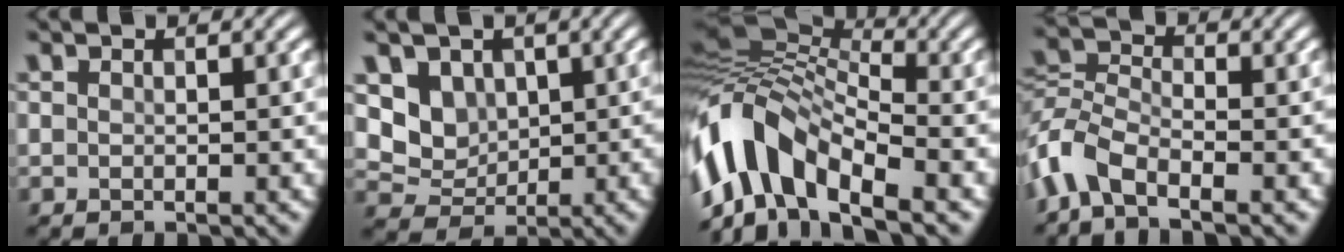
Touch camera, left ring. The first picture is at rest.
{"total": 4.7, "force": [1.3, 4.1, 1.9], "torque": [-0.032, -0.019, 0.016]}
{"total": 10.5, "force": [-6.0, 5.3, 6.9], "torque": [-0.138, 0.026, -0.124]}
{"total": 6.7, "force": [-5.3, 2.7, 3.1], "torque": [-0.072, 0.001, -0.121]}